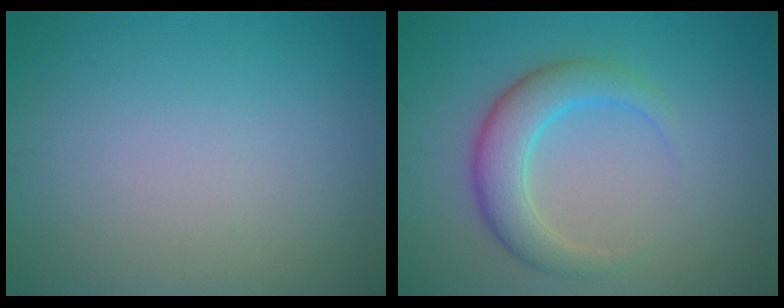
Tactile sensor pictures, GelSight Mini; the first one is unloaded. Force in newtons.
{"total": 4.2, "press": 4.2, "slide": 0.1}